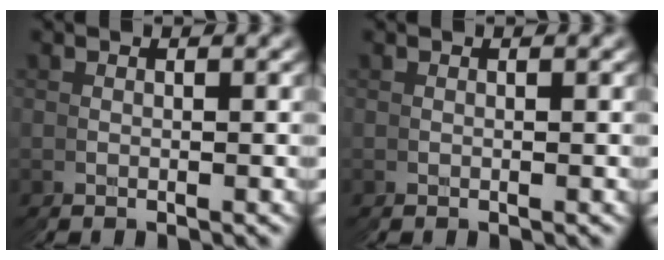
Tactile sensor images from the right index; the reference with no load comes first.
{"total": 0.0}